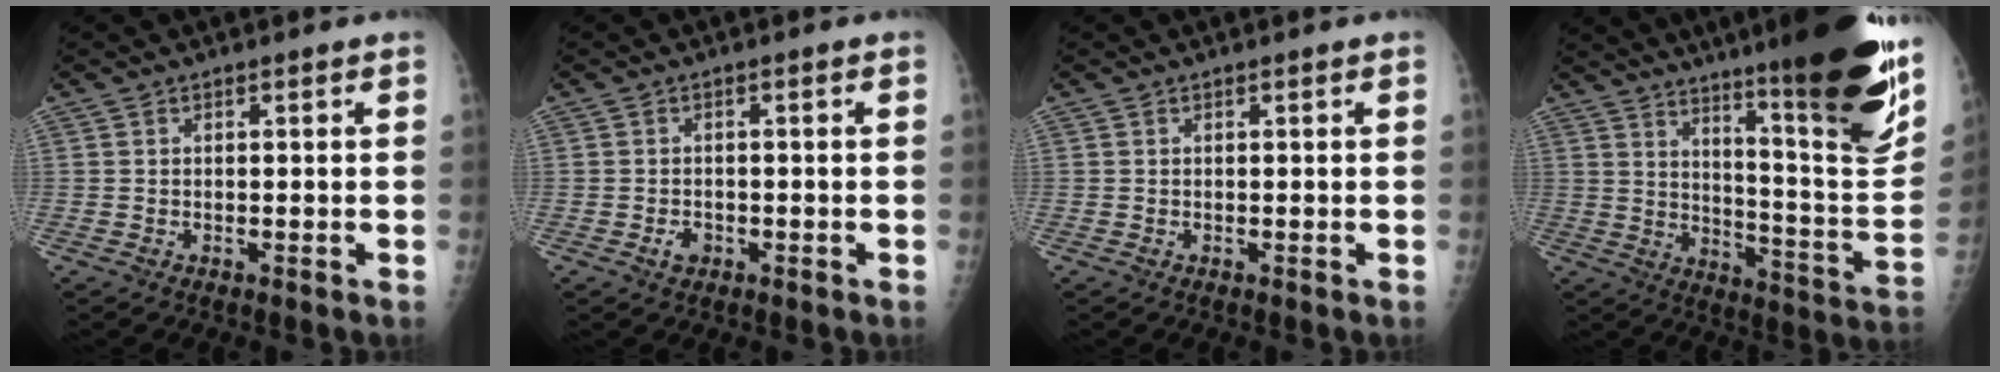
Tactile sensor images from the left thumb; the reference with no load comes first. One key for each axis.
{"total": 1.9, "fx": -0.8, "fy": 1.4, "fz": 0.9, "tx": -0.010, "ty": 0.005, "tz": -0.011}
{"total": 0.0}
{"total": 26.5, "fx": 16.8, "fy": 3.0, "fz": 20.2, "tx": -0.267, "ty": -0.093, "tz": 0.246}